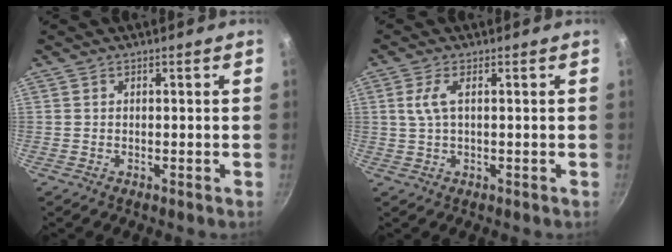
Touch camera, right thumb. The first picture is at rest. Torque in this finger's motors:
{"motor_torque": [-0.55, 0.44, 0.12, -0.10, 0.02]}